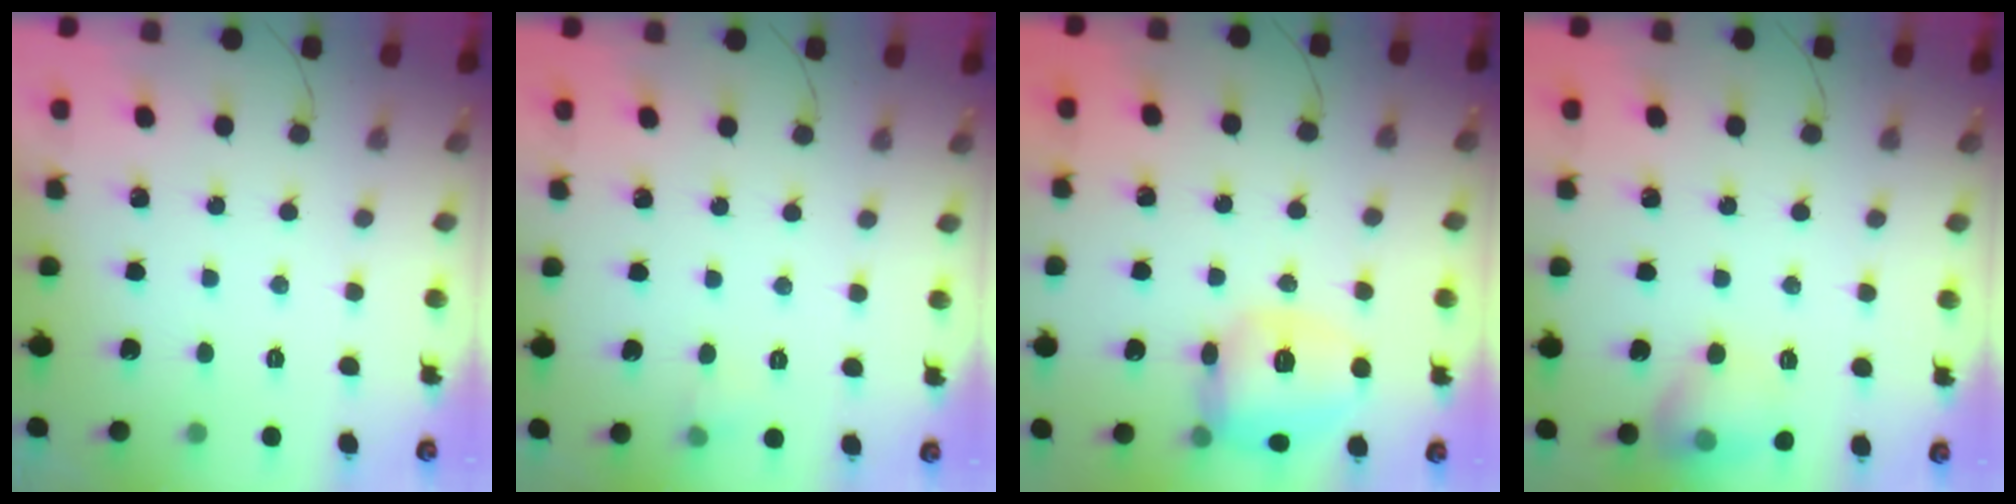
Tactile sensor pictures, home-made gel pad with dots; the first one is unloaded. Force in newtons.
{"total": 3.6, "press": 3.5, "slide": 1.1}
{"total": 15.6, "press": 15.5, "slide": 1.3}
{"total": 10.6, "press": 10.6, "slide": 0.5}